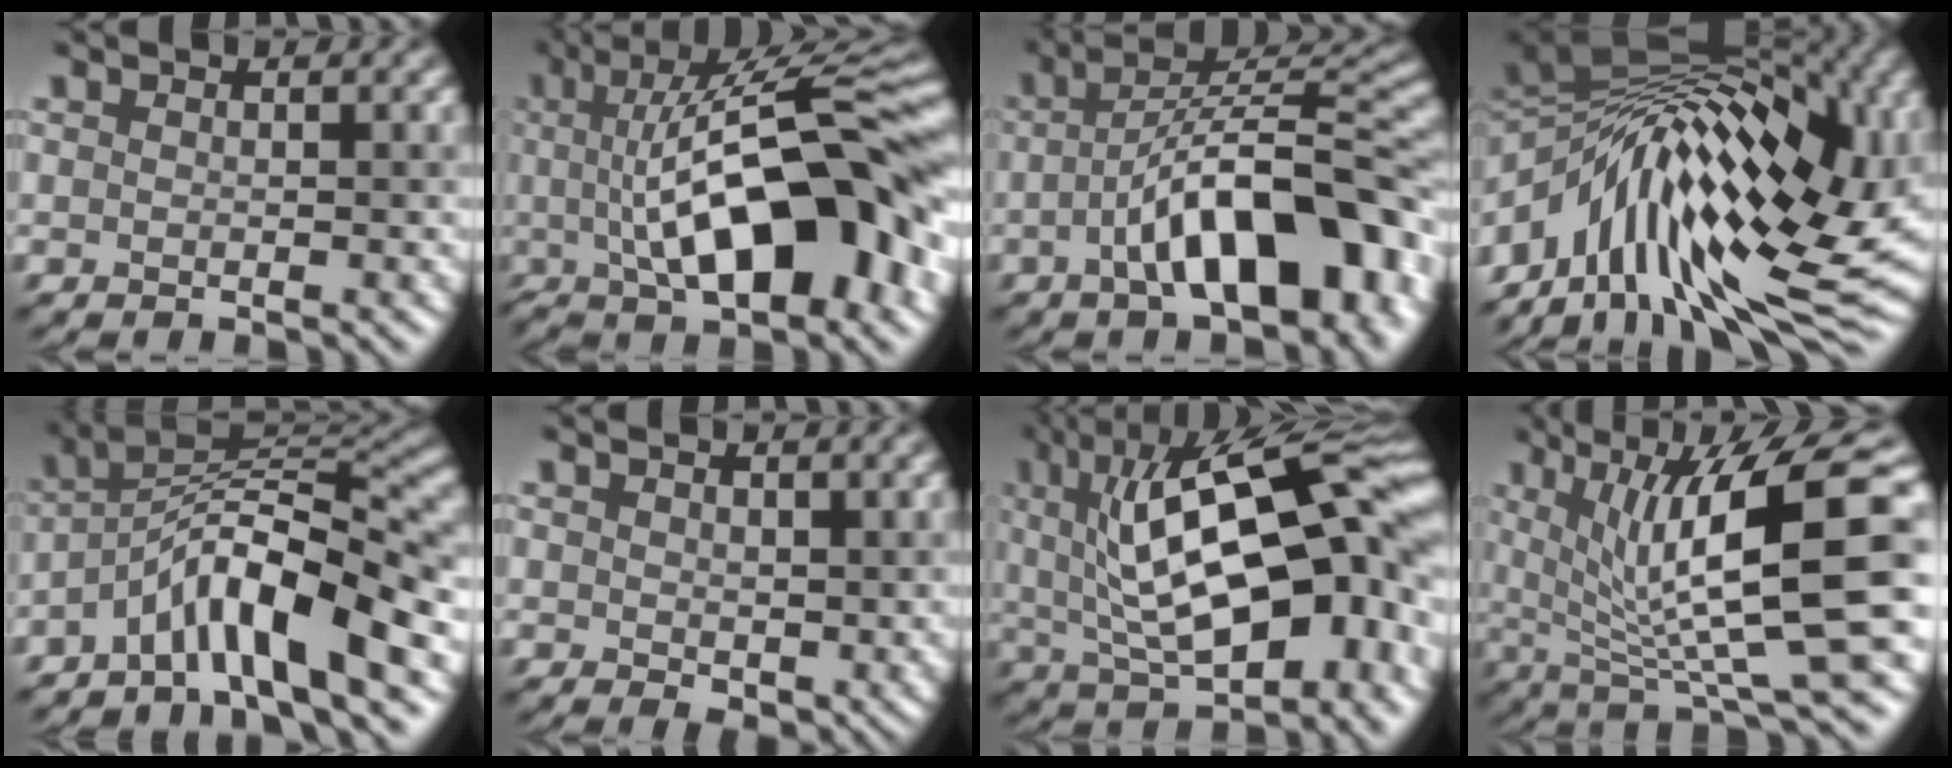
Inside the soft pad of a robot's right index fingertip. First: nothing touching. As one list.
[{"total": 14.4, "force": [0.3, 4.4, 13.7], "torque": [-0.180, 0.022, -0.005]}, {"total": 11.8, "force": [-3.6, 4.8, 10.2], "torque": [-0.147, 0.012, -0.058]}, {"total": 17.9, "force": [-1.4, 9.0, 15.4], "torque": [-0.255, 0.008, -0.035]}, {"total": 8.3, "force": [-3.9, 1.9, 7.1], "torque": [-0.108, 0.015, -0.080]}, {"total": 3.0, "force": [1.0, 2.0, 2.0], "torque": [-0.036, -0.010, 0.025]}, {"total": 17.9, "force": [3.1, 7.7, 15.9], "torque": [-0.229, 0.019, 0.044]}, {"total": 12.4, "force": [2.3, 3.2, 11.8], "torque": [-0.186, 0.000, 0.043]}]